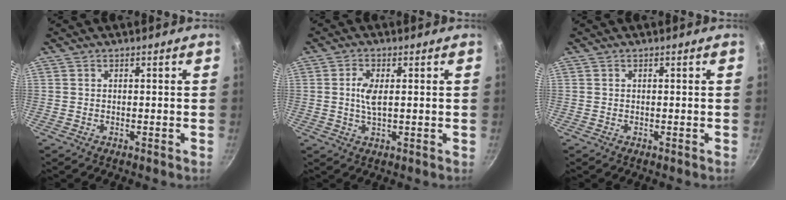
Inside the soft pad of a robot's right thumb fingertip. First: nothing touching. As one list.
[{"total": 4.2, "force": [0.5, 1.9, 3.7], "torque": [-0.073, 0.002, 0.010]}, {"total": 0.0}]